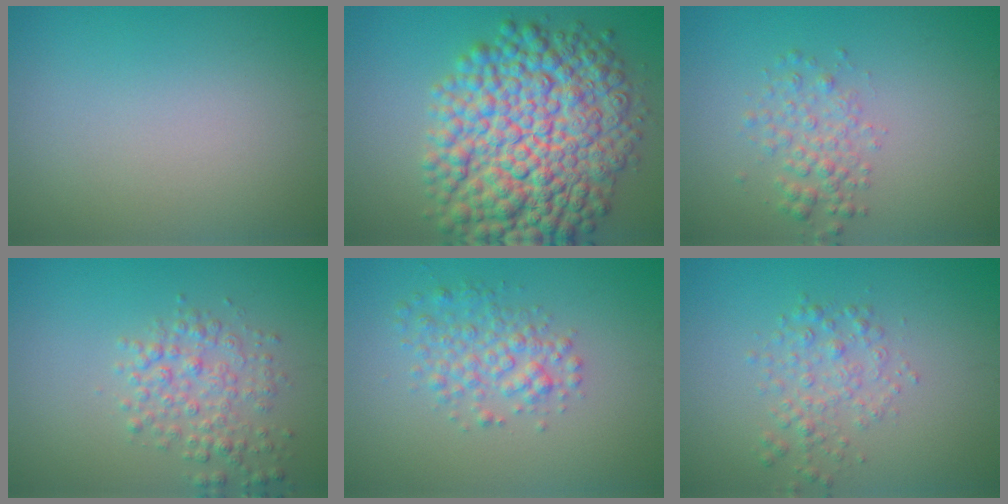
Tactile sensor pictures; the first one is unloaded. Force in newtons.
{"total": 13.4, "press": 13.4, "slide": 0.1}
{"total": 2.4, "press": 2.4, "slide": 0.1}
{"total": 3.1, "press": 3.1, "slide": 0.1}
{"total": 3.1, "press": 3.1, "slide": 0.1}
{"total": 2.4, "press": 2.4, "slide": 0.1}